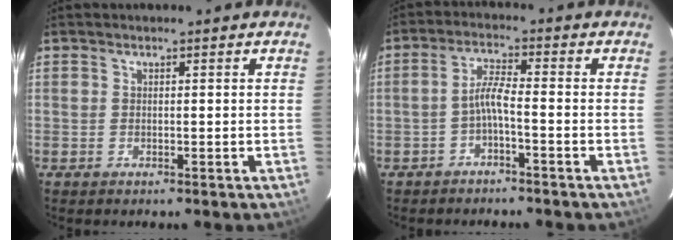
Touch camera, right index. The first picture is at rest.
{"total": 3.5, "force": [-1.9, 0.1, 2.9], "torque": [-0.068, 0.010, -0.037]}